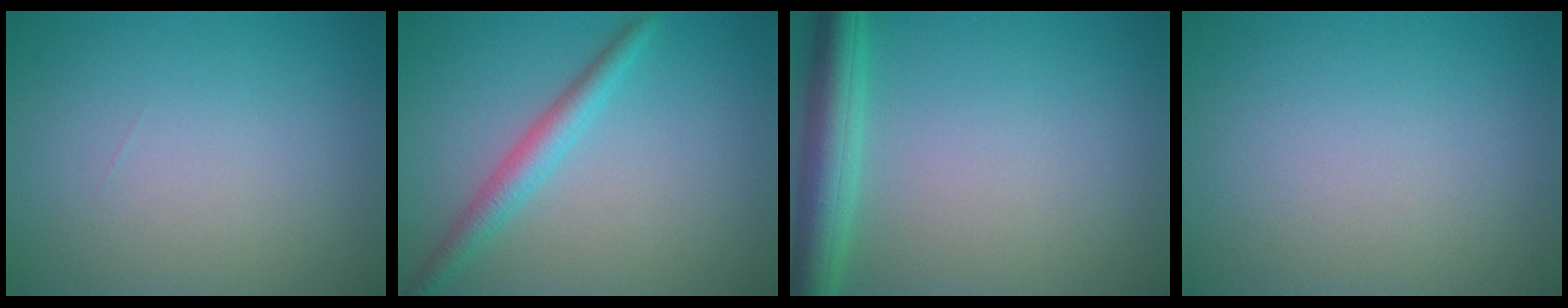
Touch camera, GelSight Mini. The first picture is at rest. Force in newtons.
{"total": 2.8, "press": 2.8, "slide": 0.0}
{"total": 4.8, "press": 4.8, "slide": 0.2}
{"total": 0.0}